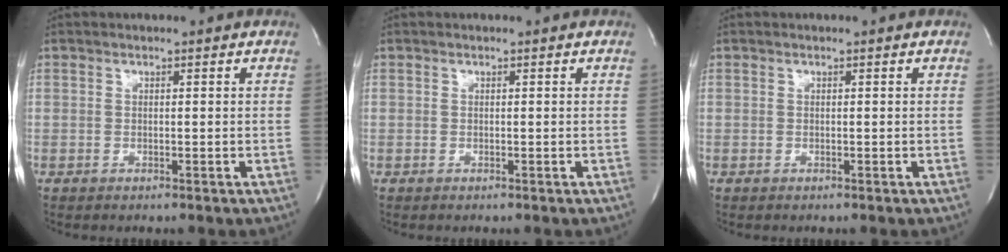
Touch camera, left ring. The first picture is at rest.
{"total": 0.0}
{"total": 0.0}